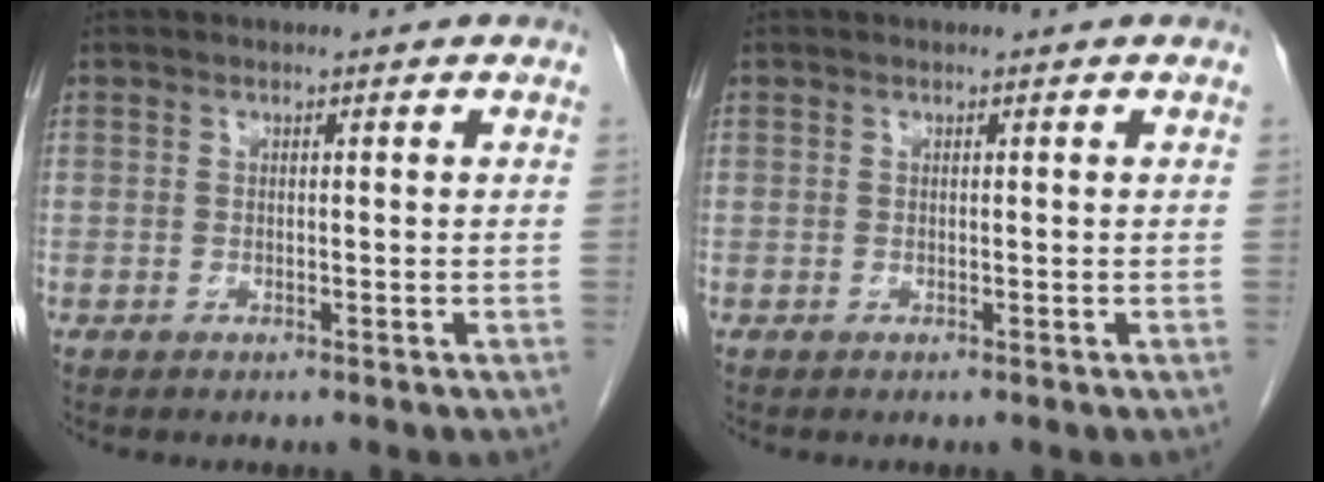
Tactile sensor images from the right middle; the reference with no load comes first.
{"total": 0.0}